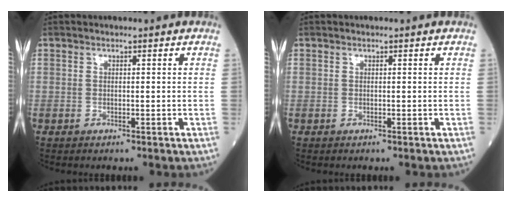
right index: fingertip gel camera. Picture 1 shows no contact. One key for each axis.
{"total": 0.0}